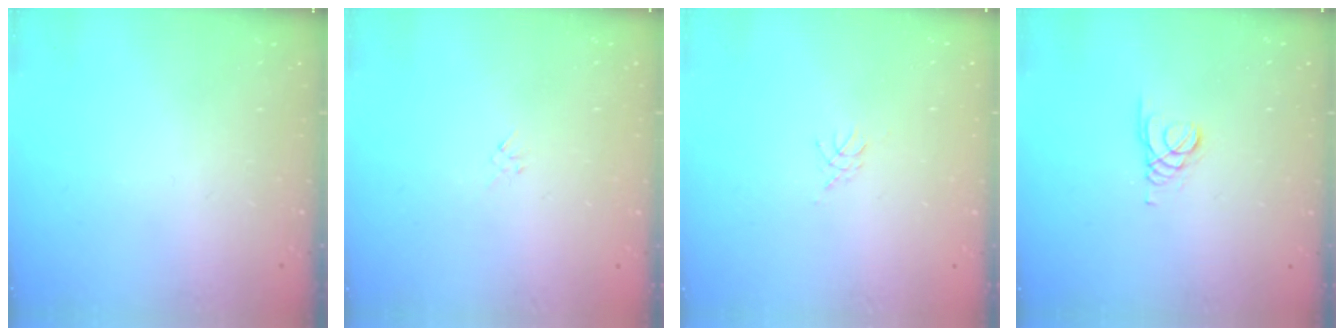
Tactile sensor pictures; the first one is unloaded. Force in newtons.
{"total": 1.3, "press": 1.2, "slide": 0.5}
{"total": 3.2, "press": 3.1, "slide": 0.6}
{"total": 1.6, "press": 1.5, "slide": 0.2}